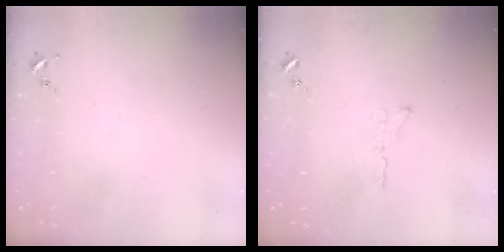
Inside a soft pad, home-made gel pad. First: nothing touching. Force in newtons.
{"total": 4.1, "press": 4.1, "slide": 0.4}